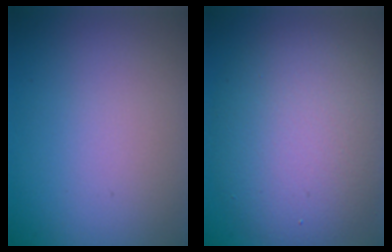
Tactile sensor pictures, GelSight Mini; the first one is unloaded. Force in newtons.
{"total": 8.7, "press": 8.7, "slide": 0.6}